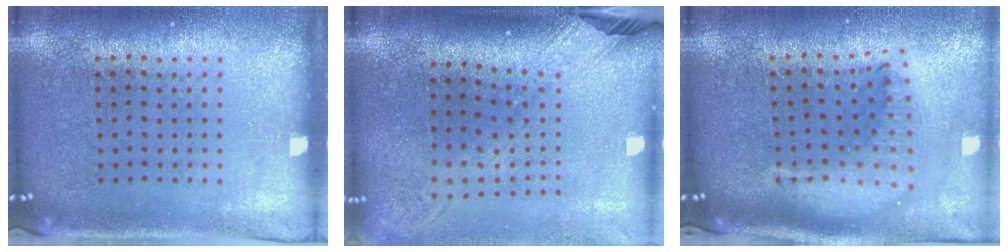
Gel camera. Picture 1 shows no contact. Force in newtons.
{"total": 2.4, "press": 1.7, "slide": 1.6}
{"total": 2.2, "press": 1.7, "slide": 1.4}